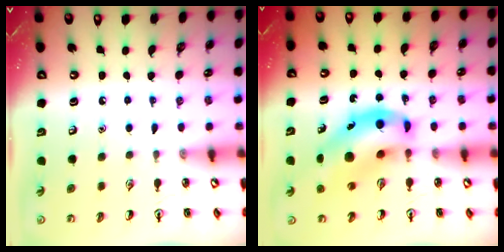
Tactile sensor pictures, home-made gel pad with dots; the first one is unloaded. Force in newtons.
{"total": 13.6, "press": 13.2, "slide": 3.6}